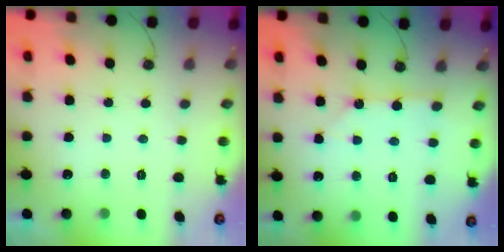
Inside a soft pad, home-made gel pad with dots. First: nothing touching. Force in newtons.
{"total": 2.6, "press": 2.6, "slide": 0.3}